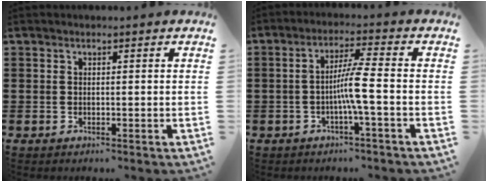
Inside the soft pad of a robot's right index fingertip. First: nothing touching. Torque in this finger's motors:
{"motor_torque": [1.11, 1.03, 0.23, 0.07]}